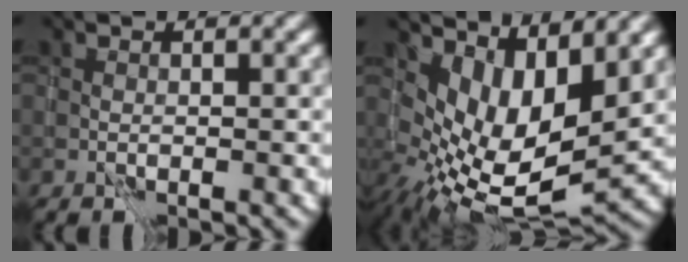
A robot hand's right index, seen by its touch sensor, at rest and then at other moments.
{"total": 9.0, "force": [2.0, 4.0, 7.8], "torque": [-0.150, -0.021, 0.047]}